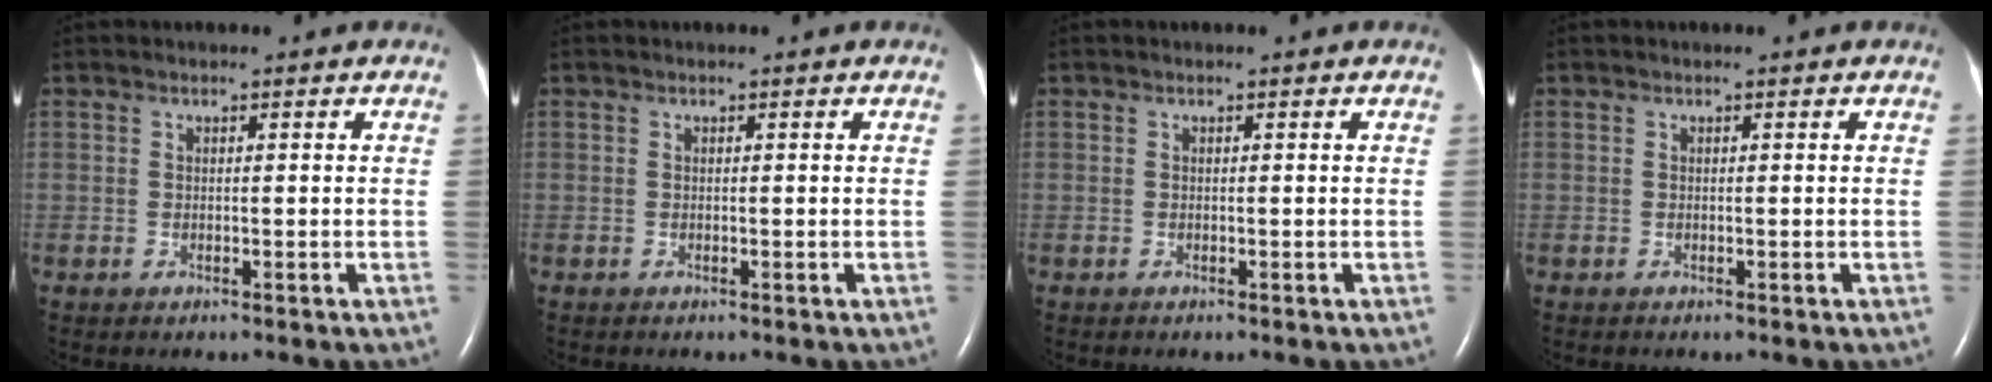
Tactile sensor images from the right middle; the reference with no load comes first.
{"total": 0.0}
{"total": 0.0}
{"total": 0.0}